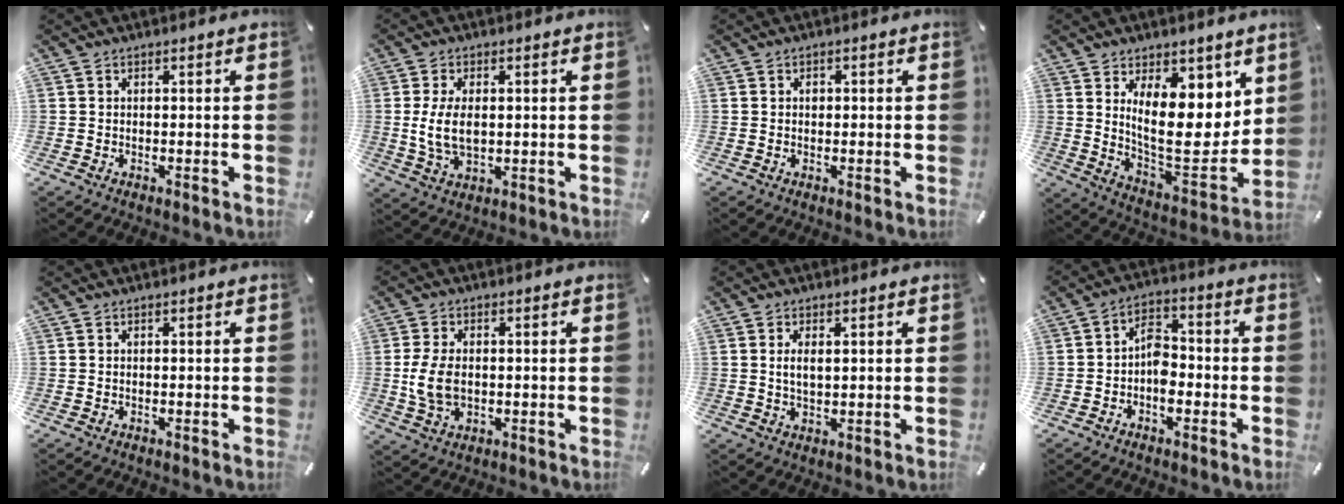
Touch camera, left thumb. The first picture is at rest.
{"total": 8.0, "force": [0.6, 4.6, 6.6], "torque": [-0.143, 0.001, 0.006]}
{"total": 0.9, "force": [0.1, 0.7, 0.6], "torque": [-0.013, 0.003, 0.000]}
{"total": 15.4, "force": [5.2, 8.7, 11.6], "torque": [-0.159, -0.062, 0.095]}
{"total": 0.0}
{"total": 8.0, "force": [-0.3, 5.3, 6.0], "torque": [-0.148, -0.001, -0.008]}
{"total": 3.6, "force": [0.8, 1.5, 3.2], "torque": [-0.058, 0.002, 0.011]}
{"total": 6.5, "force": [-2.4, 4.1, 4.4], "torque": [-0.085, 0.016, -0.042]}